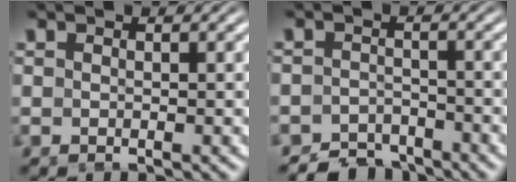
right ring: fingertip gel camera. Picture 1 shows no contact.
{"total": 5.7, "force": [-5.4, 2.0, 0.2], "torque": [0.018, -0.020, -0.095]}